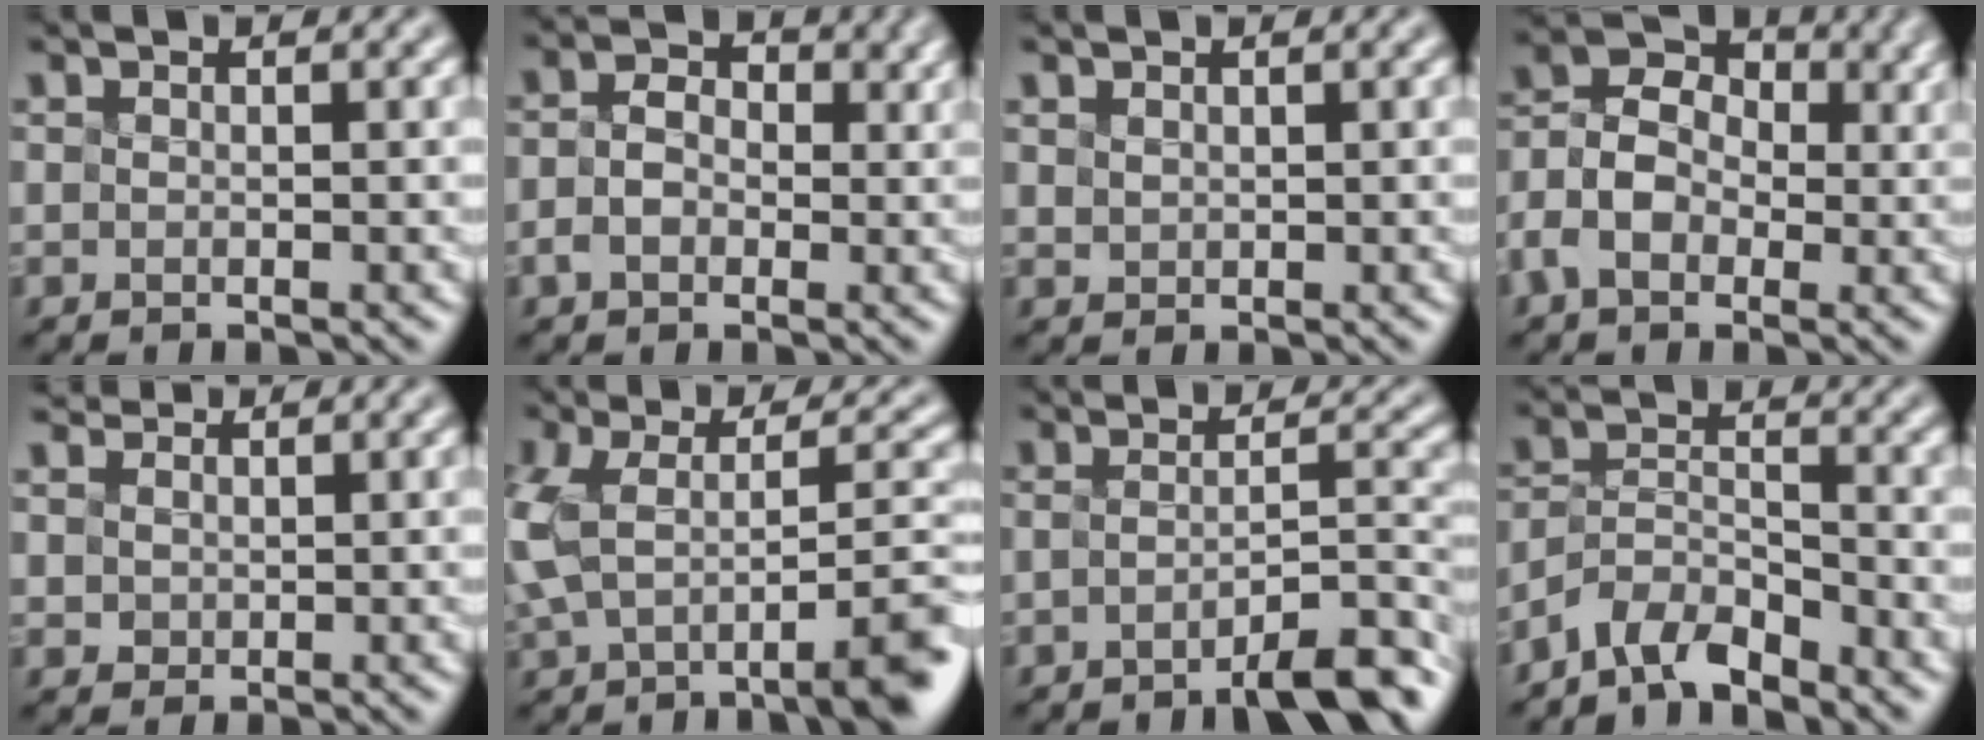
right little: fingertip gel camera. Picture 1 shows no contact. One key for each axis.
{"total": 1.7, "fx": -1.6, "fy": 0.5, "fz": -0.3, "tx": -0.021, "ty": -0.012, "tz": -0.005}
{"total": 1.5, "fx": 0.0, "fy": -0.8, "fz": -1.3, "tx": 0.000, "ty": -0.007, "tz": 0.033}
{"total": 3.8, "fx": -2.6, "fy": 2.4, "fz": 1.5, "tx": -0.055, "ty": -0.003, "tz": -0.026}
{"total": 1.5, "fx": 0.8, "fy": 0.2, "fz": -1.3, "tx": -0.010, "ty": -0.006, "tz": 0.057}
{"total": 6.6, "fx": -3.4, "fy": 1.4, "fz": 5.4, "tx": -0.120, "ty": -0.013, "tz": -0.034}
{"total": 4.8, "fx": -4.3, "fy": -0.3, "fz": 2.2, "tx": -0.037, "ty": -0.004, "tz": -0.042}
{"total": 5.0, "fx": -5.0, "fy": -0.2, "fz": -0.4, "tx": -0.013, "ty": -0.008, "tz": -0.069}